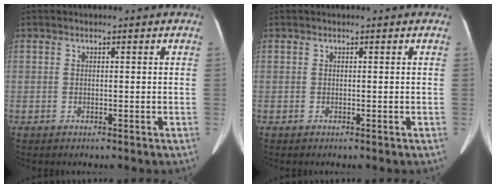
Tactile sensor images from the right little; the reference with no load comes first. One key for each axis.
{"total": 0.0}